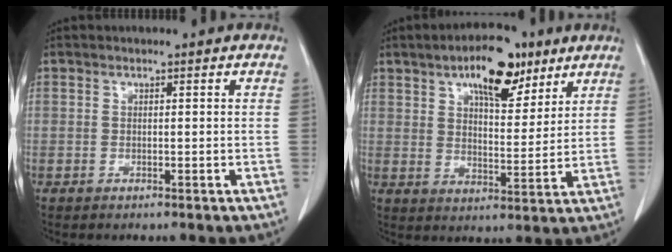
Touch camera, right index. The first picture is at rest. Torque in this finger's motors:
{"motor_torque": [0.56, 0.53, 0.21, 0.06]}